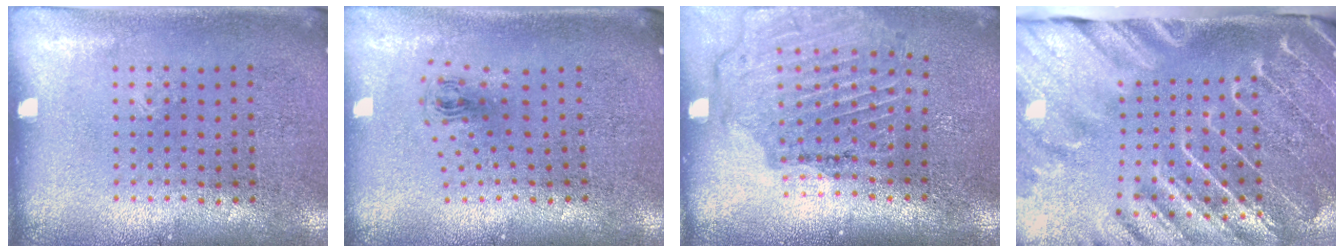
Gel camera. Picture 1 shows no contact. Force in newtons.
{"total": 0.8, "press": 0.4, "slide": 0.7}
{"total": 1.6, "press": 1.6, "slide": 0.1}
{"total": 4.2, "press": 3.4, "slide": 2.4}